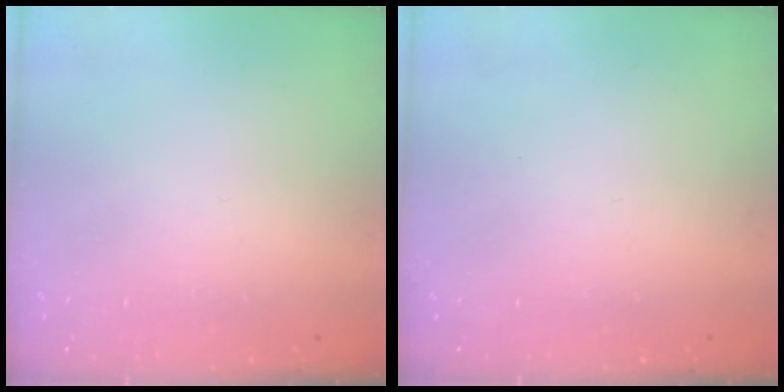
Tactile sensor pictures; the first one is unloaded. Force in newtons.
{"total": 0.0}